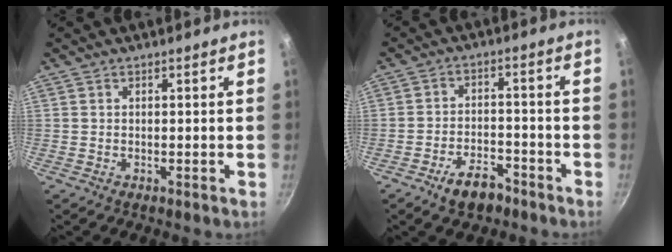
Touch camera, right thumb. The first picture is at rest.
{"total": 7.1, "force": [-4.7, 3.6, 3.8], "torque": [-0.050, 0.035, -0.077]}